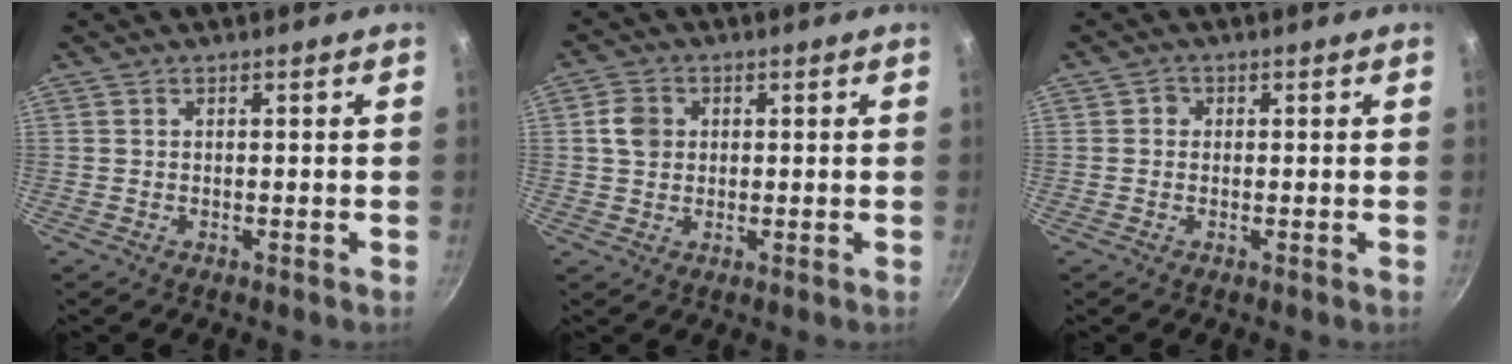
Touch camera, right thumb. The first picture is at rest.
{"total": 4.4, "force": [0.7, 3.7, 2.3], "torque": [-0.026, 0.004, 0.008]}
{"total": 1.4, "force": [0.1, 1.4, 0.4], "torque": [-0.001, 0.002, -0.003]}